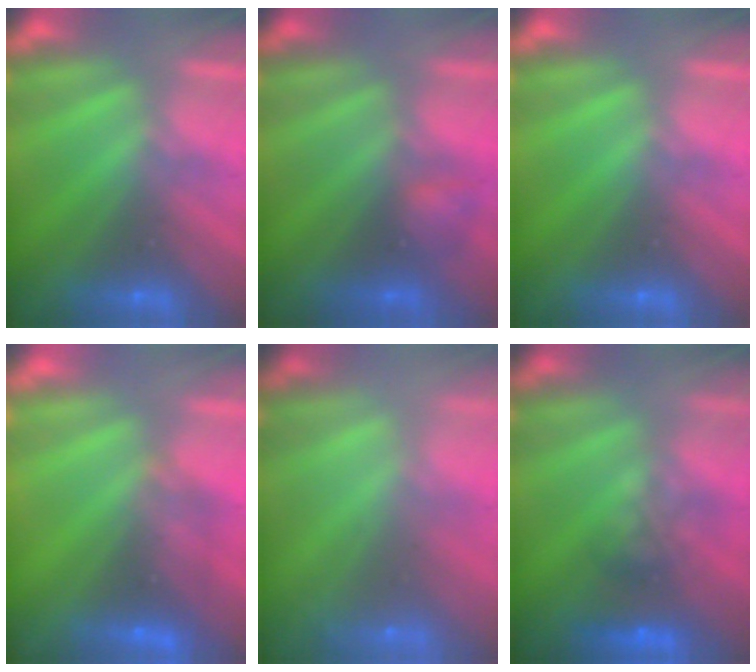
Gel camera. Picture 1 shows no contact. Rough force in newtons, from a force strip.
{"total": 1.9}
{"total": 0.0}
{"total": 2.3}
{"total": 7.4}
{"total": 4.6}